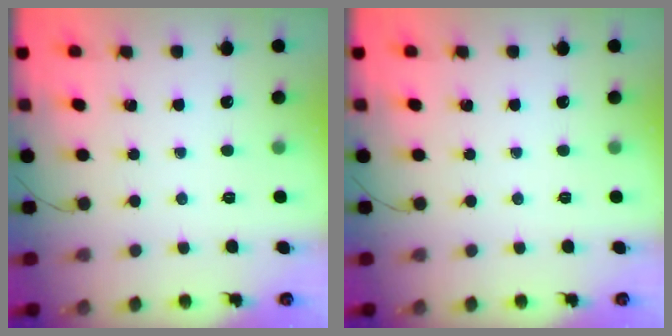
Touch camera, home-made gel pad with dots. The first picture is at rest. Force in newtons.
{"total": 0.0}